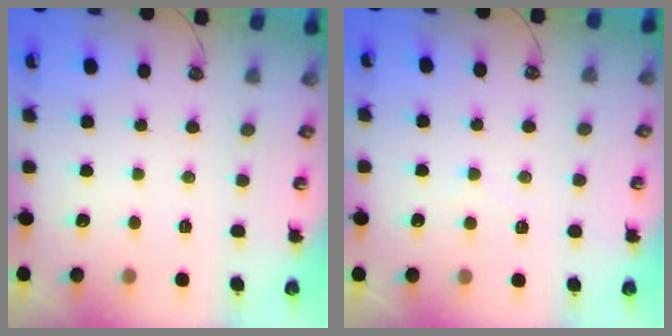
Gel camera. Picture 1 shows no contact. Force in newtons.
{"total": 3.0, "press": 3.0, "slide": 0.4}